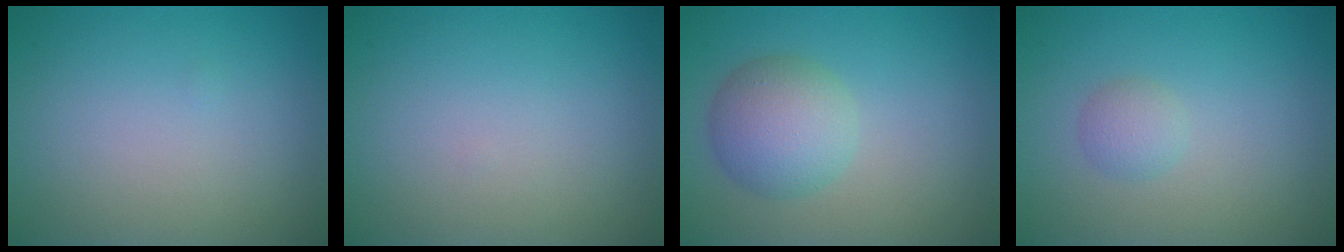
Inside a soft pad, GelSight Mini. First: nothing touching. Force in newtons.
{"total": 0.0}
{"total": 4.5, "press": 4.5, "slide": 0.4}
{"total": 1.4, "press": 1.4, "slide": 0.1}